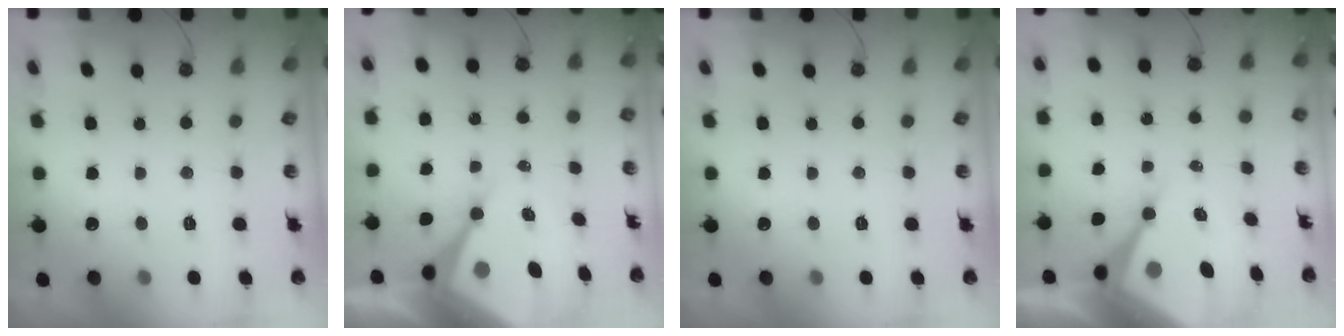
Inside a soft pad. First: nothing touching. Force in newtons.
{"total": 15.8, "press": 15.8, "slide": 1.3}
{"total": 0.0}
{"total": 15.8, "press": 15.8, "slide": 1.3}